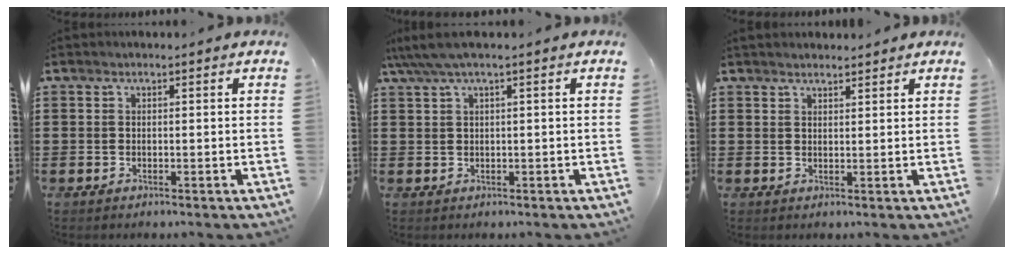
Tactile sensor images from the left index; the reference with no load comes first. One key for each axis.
{"total": 2.5, "fx": 0.9, "fy": 0.2, "fz": 2.4, "tx": -0.053, "ty": -0.004, "tz": 0.013}
{"total": 1.6, "fx": 1.6, "fy": 0.3, "fz": 0.1, "tx": -0.006, "ty": 0.003, "tz": 0.030}